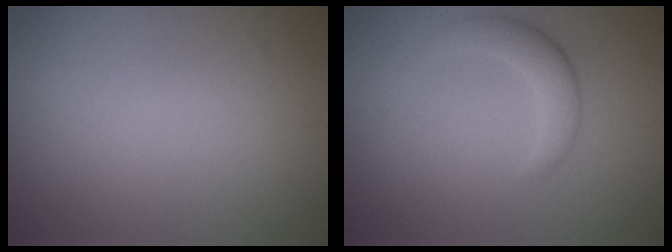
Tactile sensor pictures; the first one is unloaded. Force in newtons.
{"total": 2.4, "press": 2.4, "slide": 0.1}